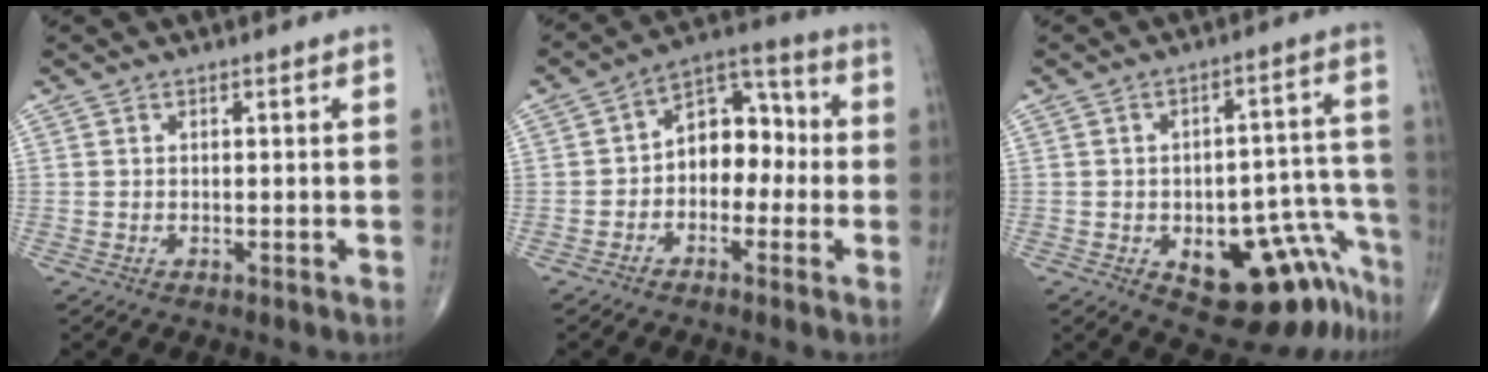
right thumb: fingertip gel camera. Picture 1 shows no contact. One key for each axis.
{"total": 9.4, "fx": -1.3, "fy": 6.7, "fz": 6.5, "tx": -0.062, "ty": 0.044, "tz": -0.039}
{"total": 16.3, "fx": -8.8, "fy": 7.6, "fz": 11.5, "tx": -0.076, "ty": 0.091, "tz": -0.108}